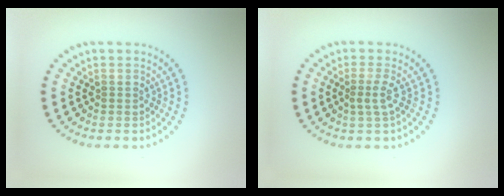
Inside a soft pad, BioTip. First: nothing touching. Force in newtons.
{"total": 1.7, "press": 1.2, "slide": 1.3}